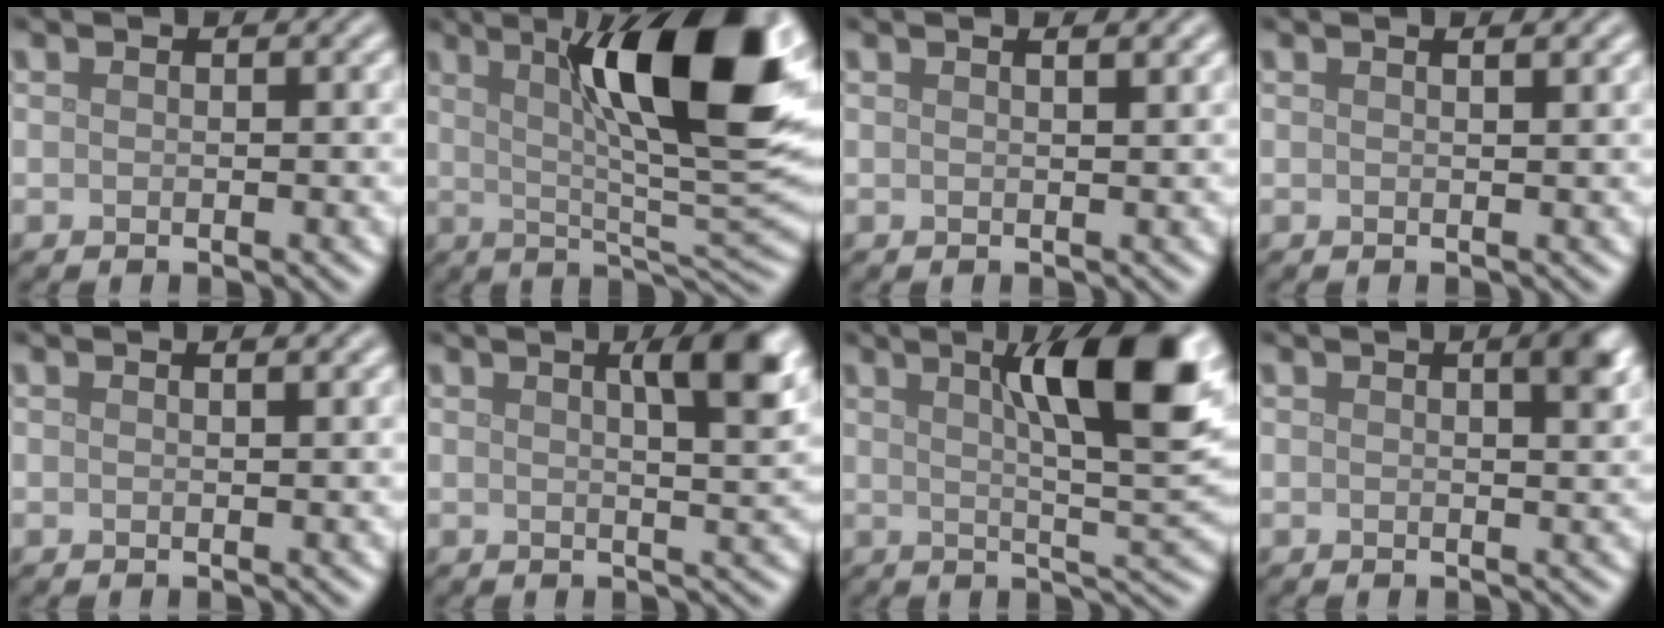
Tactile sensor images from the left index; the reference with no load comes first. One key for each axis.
{"total": 13.7, "fx": 4.9, "fy": 3.0, "fz": 12.5, "tx": -0.171, "ty": 0.009, "tz": 0.077}
{"total": 1.7, "fx": 1.1, "fy": 0.6, "fz": 1.2, "tx": -0.012, "ty": 0.006, "tz": 0.002}
{"total": 1.4, "fx": 0.9, "fy": 0.4, "fz": 1.0, "tx": -0.010, "ty": 0.001, "tz": 0.005}
{"total": 1.1, "fx": 0.7, "fy": 0.3, "fz": 0.8, "tx": -0.006, "ty": 0.002, "tz": 0.004}
{"total": 5.2, "fx": 2.0, "fy": 1.3, "fz": 4.7, "tx": -0.046, "ty": 0.009, "tz": 0.021}
{"total": 10.5, "fx": 3.9, "fy": 2.1, "fz": 9.5, "tx": -0.126, "ty": 0.008, "tz": 0.058}
{"total": 2.5, "fx": 1.1, "fy": 0.6, "fz": 2.2, "tx": -0.020, "ty": 0.006, "tz": 0.013}